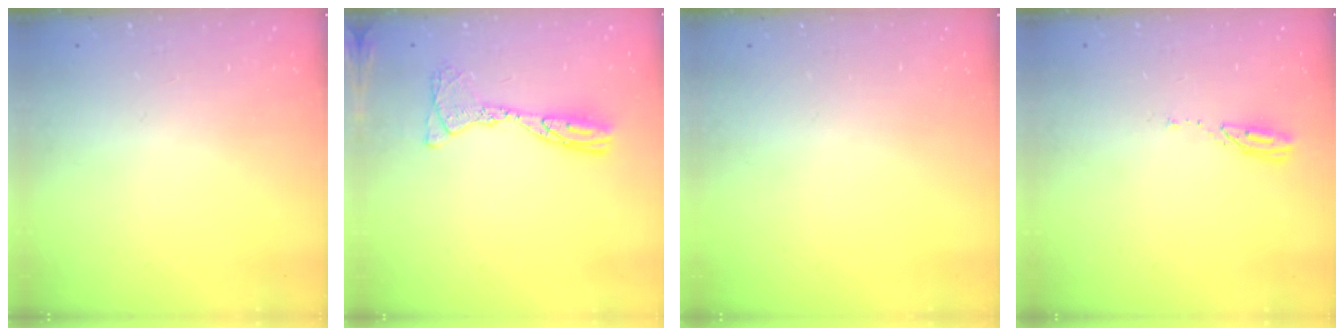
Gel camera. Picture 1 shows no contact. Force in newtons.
{"total": 12.2, "press": 12.1, "slide": 1.3}
{"total": 0.0}
{"total": 3.7, "press": 3.7, "slide": 0.3}